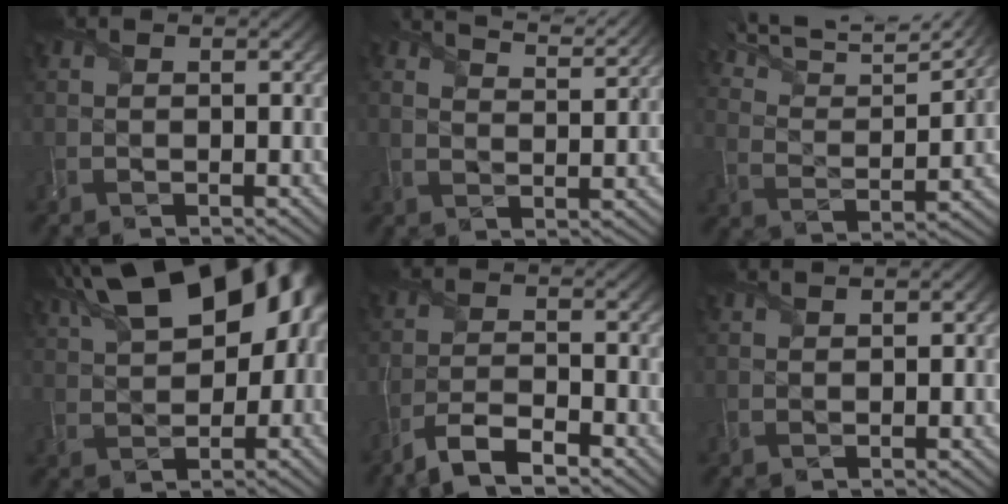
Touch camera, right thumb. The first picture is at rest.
{"total": 7.0, "force": [5.7, 1.9, 3.6], "torque": [-0.056, 0.009, 0.072]}
{"total": 12.0, "force": [9.9, 2.9, 6.1], "torque": [-0.144, 0.007, 0.158]}
{"total": 17.9, "force": [6.5, 9.9, 13.4], "torque": [-0.222, 0.038, 0.113]}
{"total": 5.6, "force": [-4.5, 1.2, 3.1], "torque": [-0.060, -0.002, -0.089]}
{"total": 1.4, "force": [0.6, 0.6, 1.1], "torque": [-0.023, 0.003, 0.010]}